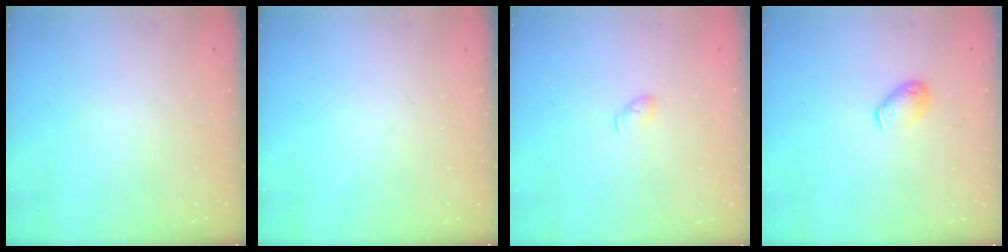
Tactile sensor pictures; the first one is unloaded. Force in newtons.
{"total": 0.0}
{"total": 3.7, "press": 3.6, "slide": 0.7}
{"total": 6.2, "press": 6.2, "slide": 0.9}